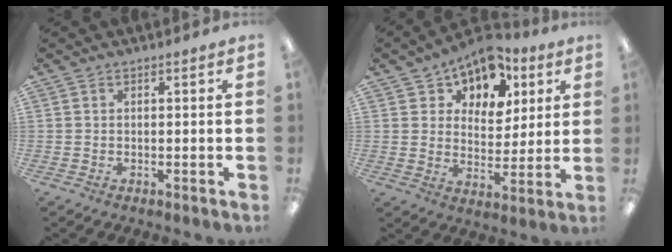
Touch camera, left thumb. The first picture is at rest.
{"total": 11.6, "force": [8.2, 7.0, 4.0], "torque": [-0.063, -0.057, 0.149]}